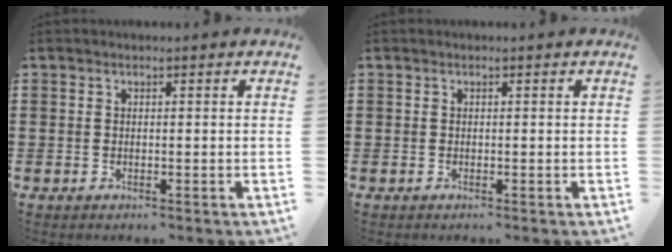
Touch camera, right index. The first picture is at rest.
{"total": 0.0}